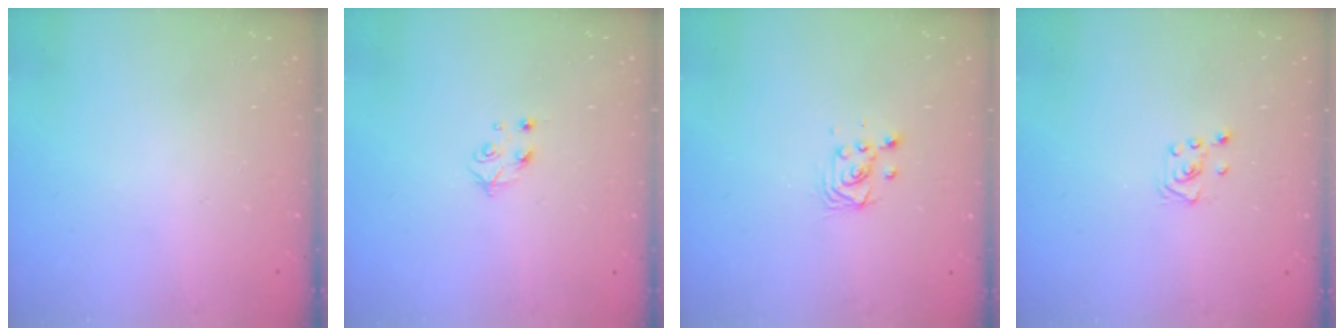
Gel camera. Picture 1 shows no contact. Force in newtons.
{"total": 4.2, "press": 4.1, "slide": 0.6}
{"total": 3.2, "press": 3.2, "slide": 0.6}
{"total": 3.1, "press": 3.1, "slide": 0.3}